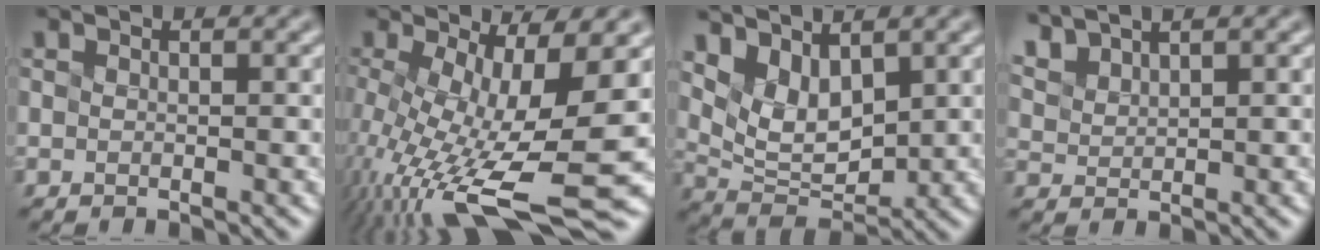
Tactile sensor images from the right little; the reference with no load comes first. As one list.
[{"total": 13.5, "force": [-3.3, 3.3, 12.6], "torque": [-0.239, -0.007, -0.027]}, {"total": 4.0, "force": [2.5, 1.8, 2.5], "torque": [-0.068, -0.005, 0.073]}, {"total": 2.6, "force": [2.6, 0.0, 0.3], "torque": [-0.038, 0.021, 0.076]}]